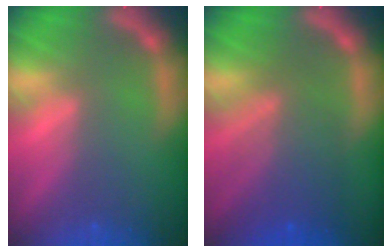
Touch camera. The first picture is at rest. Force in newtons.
{"total": 7.0}